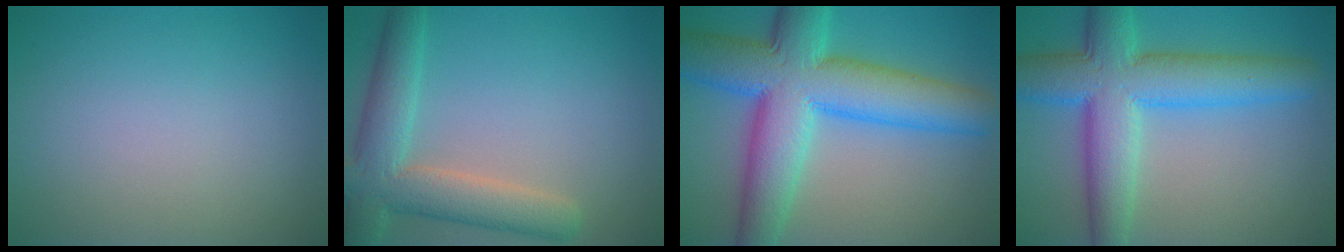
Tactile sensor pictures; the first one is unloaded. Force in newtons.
{"total": 6.5, "press": 6.4, "slide": 0.8}
{"total": 12.2, "press": 12.2, "slide": 0.2}
{"total": 9.3, "press": 9.3, "slide": 0.3}